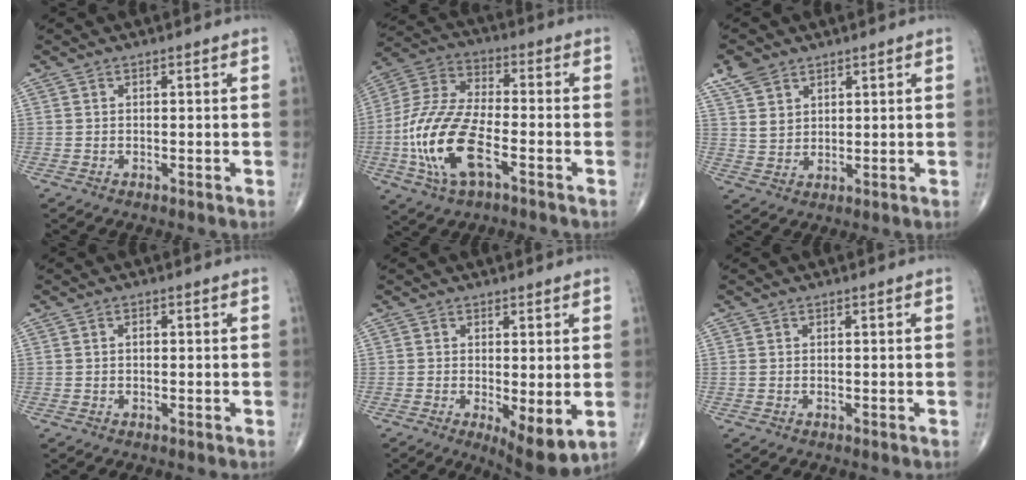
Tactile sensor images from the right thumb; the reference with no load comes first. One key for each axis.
{"total": 16.9, "fx": -5.4, "fy": 7.4, "fz": 14.2, "tx": -0.306, "ty": 0.023, "tz": -0.103}
{"total": 5.8, "fx": 3.8, "fy": 3.8, "fz": 2.1, "tx": -0.028, "ty": -0.016, "tz": 0.083}
{"total": 0.7, "fx": 0.0, "fy": 0.4, "fz": 0.5, "tx": -0.009, "ty": 0.001, "tz": 0.000}
{"total": 7.2, "fx": -1.2, "fy": 2.6, "fz": 6.6, "tx": -0.097, "ty": -0.023, "tz": -0.014}
{"total": 0.7, "fx": 0.0, "fy": 0.5, "fz": 0.4, "tx": -0.013, "ty": 0.000, "tz": 0.001}